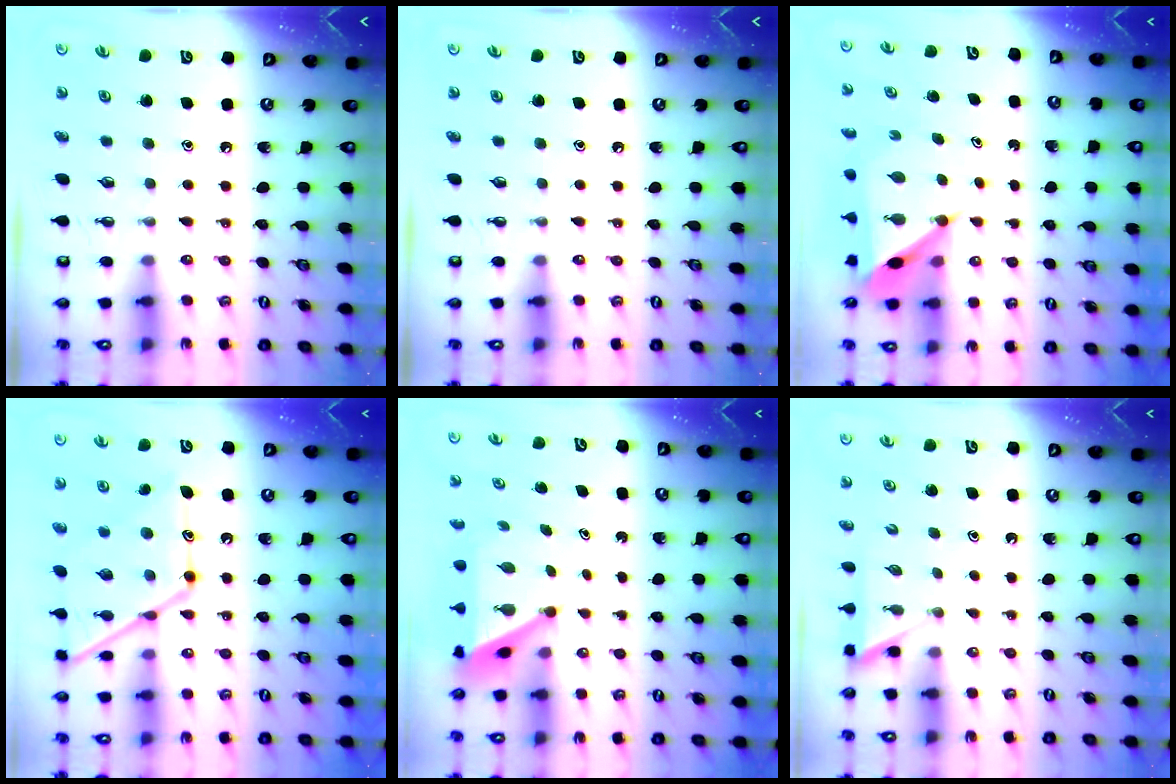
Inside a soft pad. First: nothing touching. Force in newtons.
{"total": 0.0}
{"total": 7.2, "press": 7.2, "slide": 0.5}
{"total": 16.1, "press": 16.0, "slide": 1.2}
{"total": 6.1, "press": 6.1, "slide": 0.3}
{"total": 2.5, "press": 2.5, "slide": 0.2}